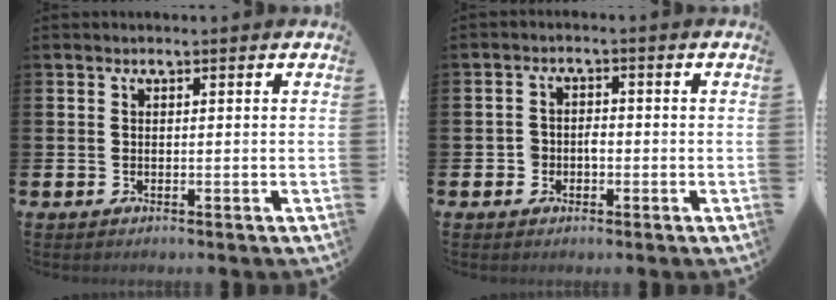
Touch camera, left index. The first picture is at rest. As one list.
[{"total": 2.0, "force": [-0.7, 1.8, 0.8], "torque": [-0.006, 0.001, -0.020]}]